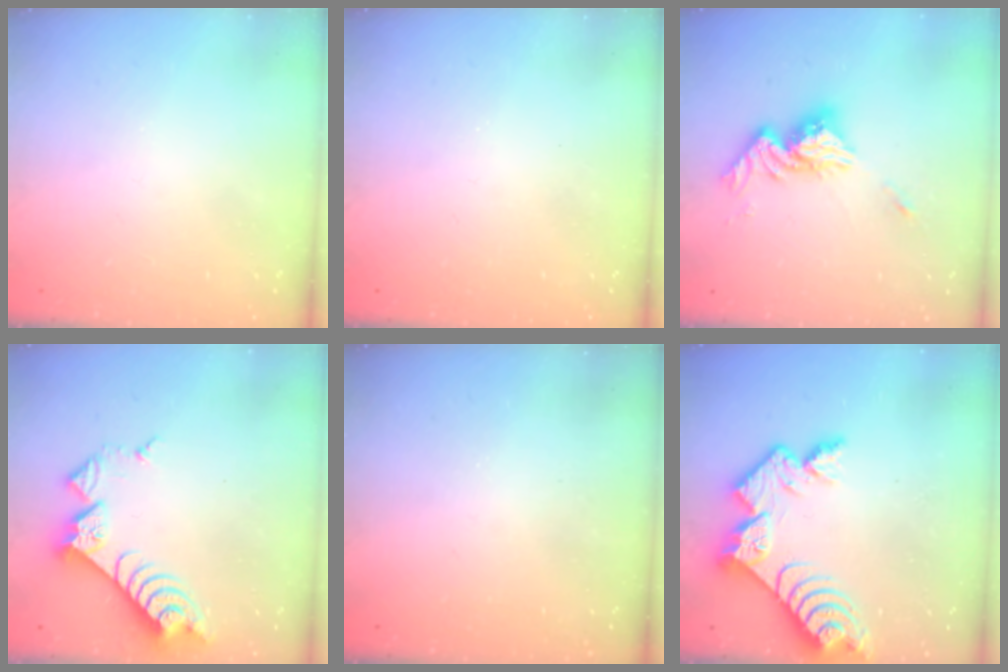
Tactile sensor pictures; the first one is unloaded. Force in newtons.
{"total": 0.0}
{"total": 13.6, "press": 13.6, "slide": 1.4}
{"total": 9.4, "press": 9.3, "slide": 1.2}
{"total": 0.0}
{"total": 12.9, "press": 12.8, "slide": 1.1}